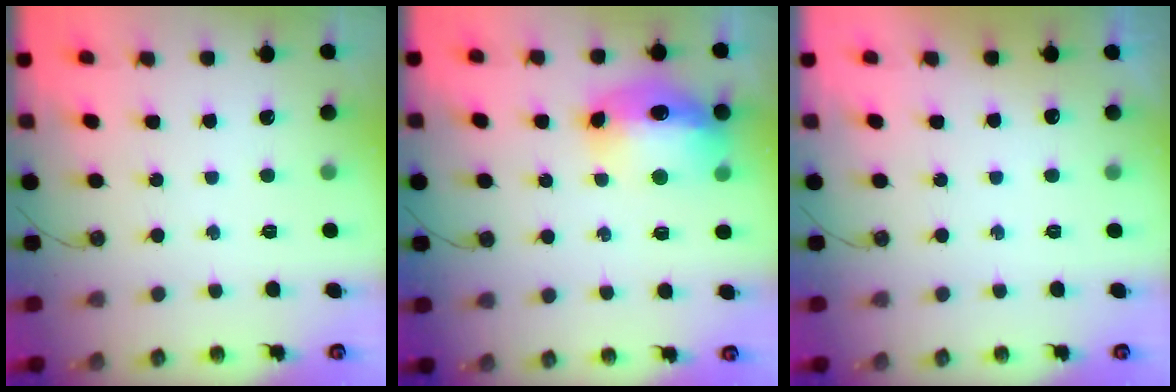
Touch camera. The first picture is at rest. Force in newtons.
{"total": 15.7, "press": 15.6, "slide": 1.5}
{"total": 9.5, "press": 2.4, "slide": 9.2}